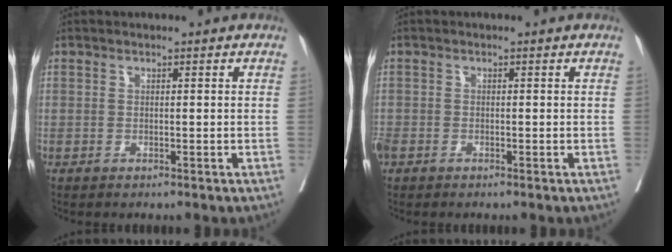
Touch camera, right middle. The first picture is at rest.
{"total": 3.4, "force": [-1.7, 2.4, 1.6], "torque": [-0.054, -0.007, -0.033]}